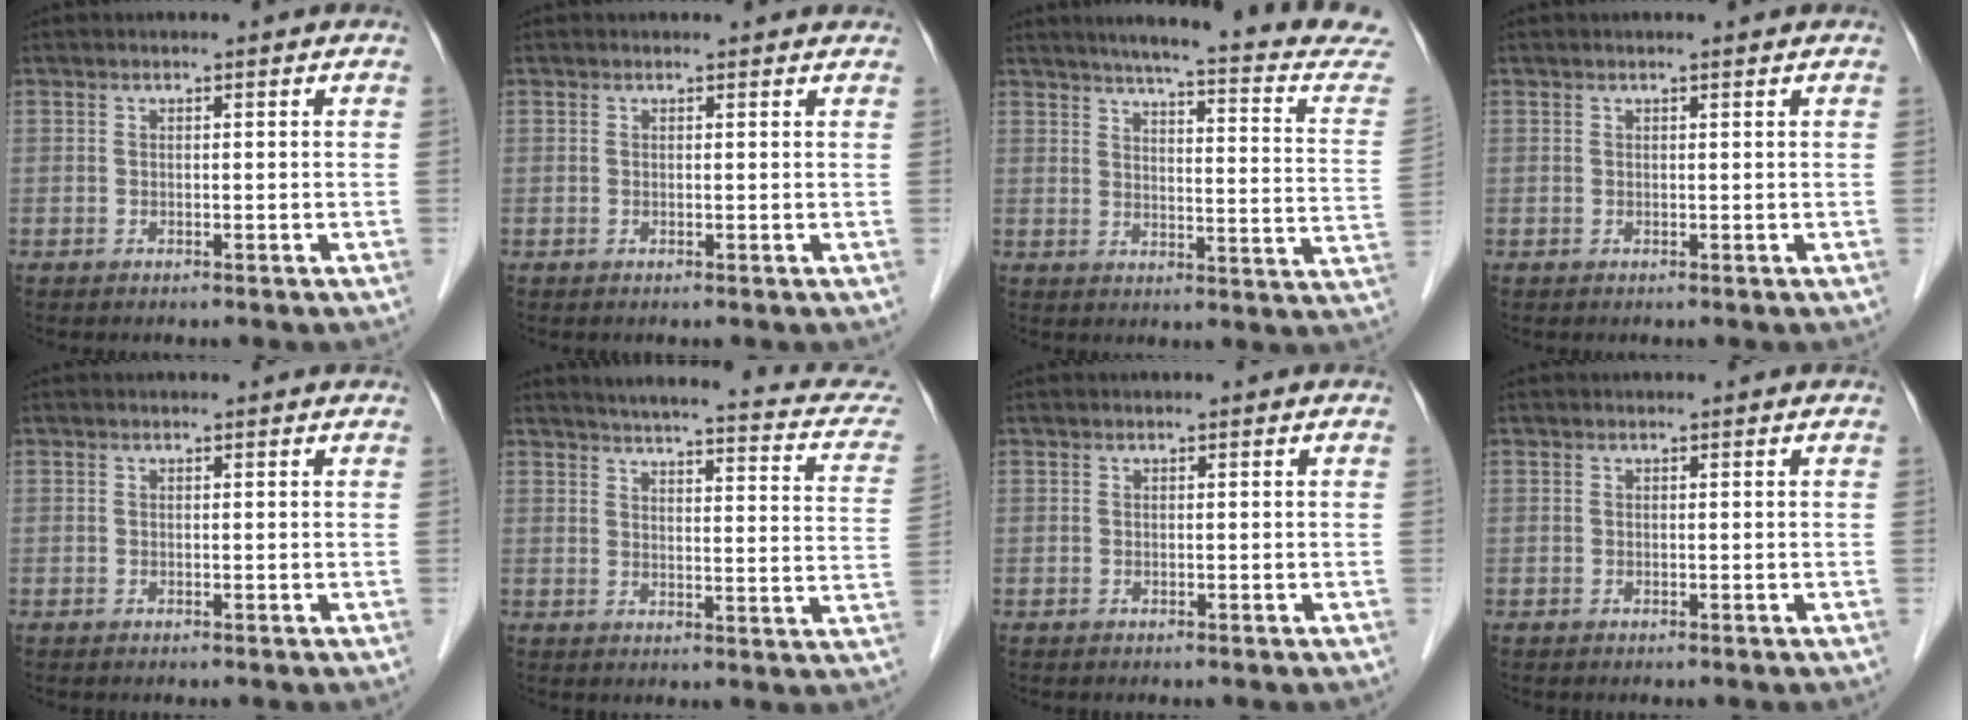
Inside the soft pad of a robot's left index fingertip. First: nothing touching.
{"total": 2.2, "force": [2.1, 0.4, 0.2], "torque": [-0.014, 0.005, 0.015]}
{"total": 20.6, "force": [18.2, 0.5, 9.7], "torque": [-0.126, -0.053, 0.207]}
{"total": 0.9, "force": [0.8, -0.1, 0.5], "torque": [-0.012, 0.007, 0.017]}
{"total": 0.7, "force": [0.6, 0.1, 0.1], "torque": [-0.007, 0.008, 0.004]}
{"total": 19.7, "force": [17.5, 3.2, 8.5], "torque": [-0.097, -0.020, 0.190]}
{"total": 0.0}
{"total": 0.0}